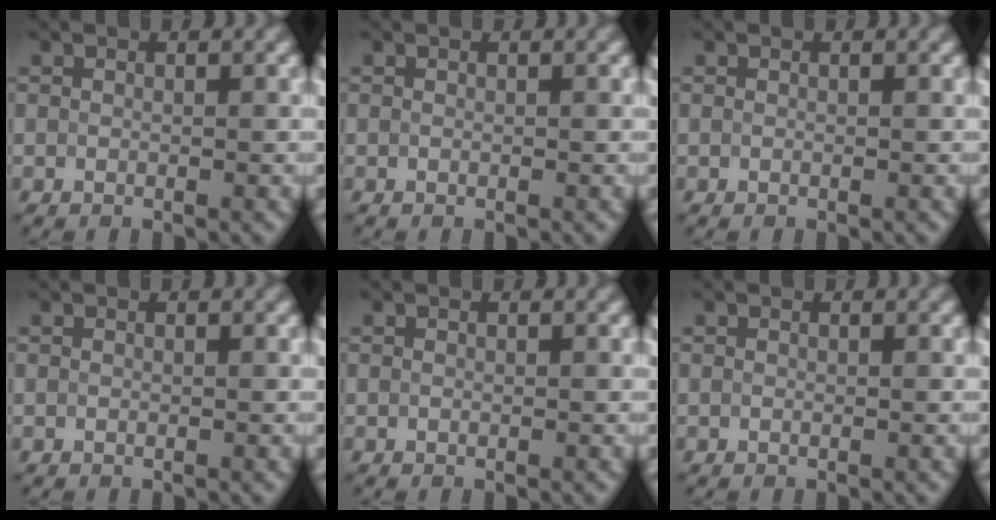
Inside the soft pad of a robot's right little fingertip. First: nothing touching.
{"total": 0.0}
{"total": 0.0}
{"total": 0.0}
{"total": 0.0}
{"total": 0.0}